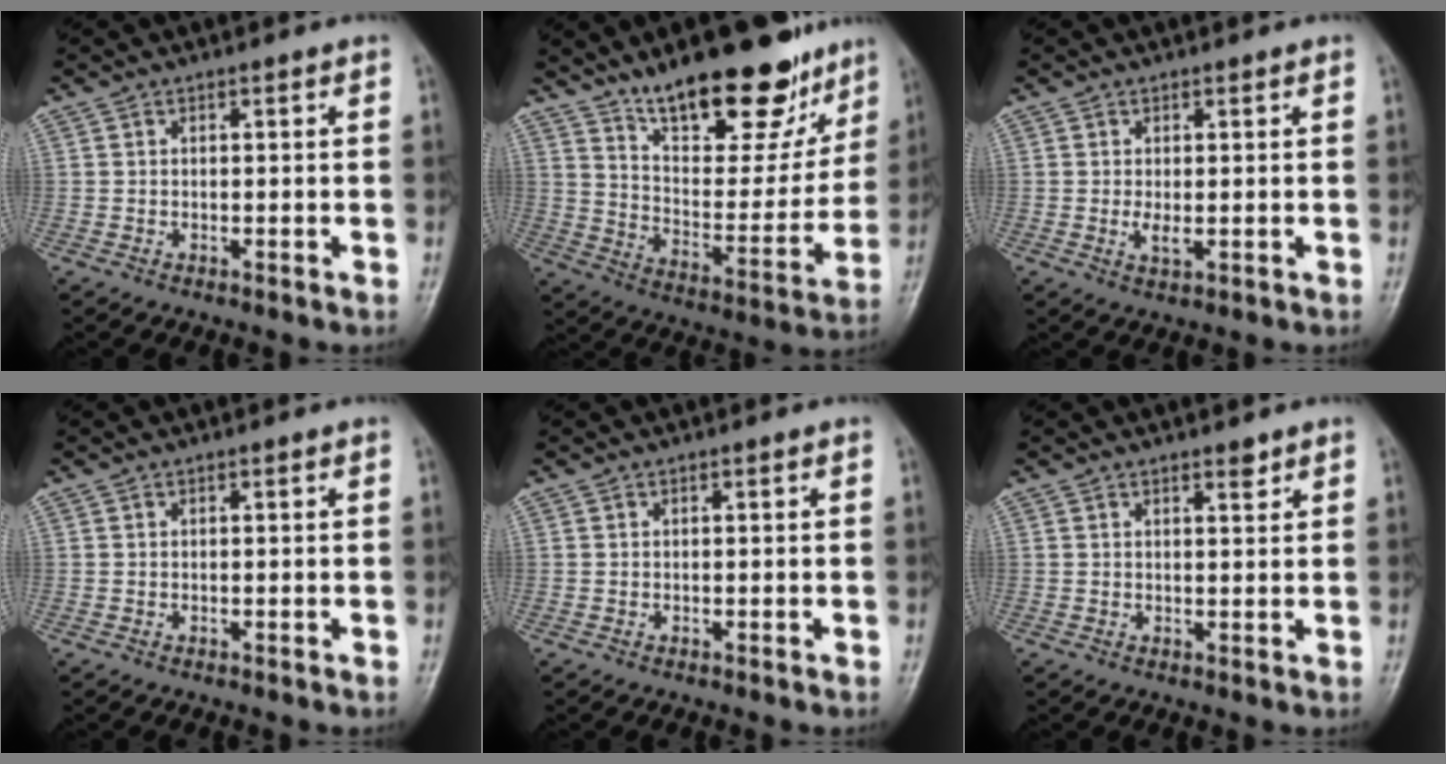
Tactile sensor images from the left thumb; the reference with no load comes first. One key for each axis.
{"total": 23.0, "fx": 16.1, "fy": 8.9, "fz": 13.8, "tx": -0.151, "ty": -0.084, "tz": 0.253}
{"total": 2.0, "fx": 0.1, "fy": 0.9, "fz": 1.8, "tx": -0.034, "ty": -0.006, "tz": 0.005}
{"total": 0.0}
{"total": 0.0}
{"total": 1.8, "fx": 1.4, "fy": 0.6, "fz": 1.0, "tx": -0.007, "ty": -0.009, "tz": 0.020}